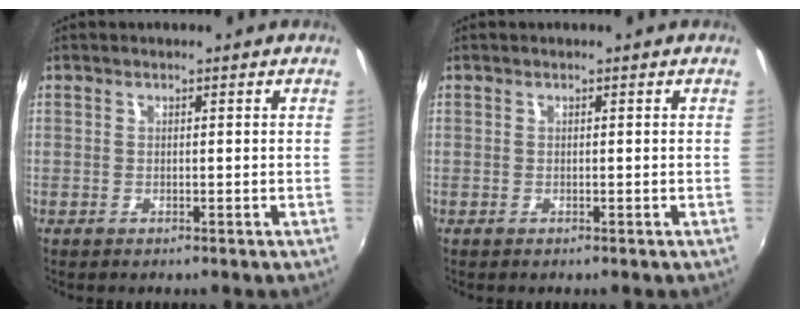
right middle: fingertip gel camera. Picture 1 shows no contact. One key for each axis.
{"total": 0.0}